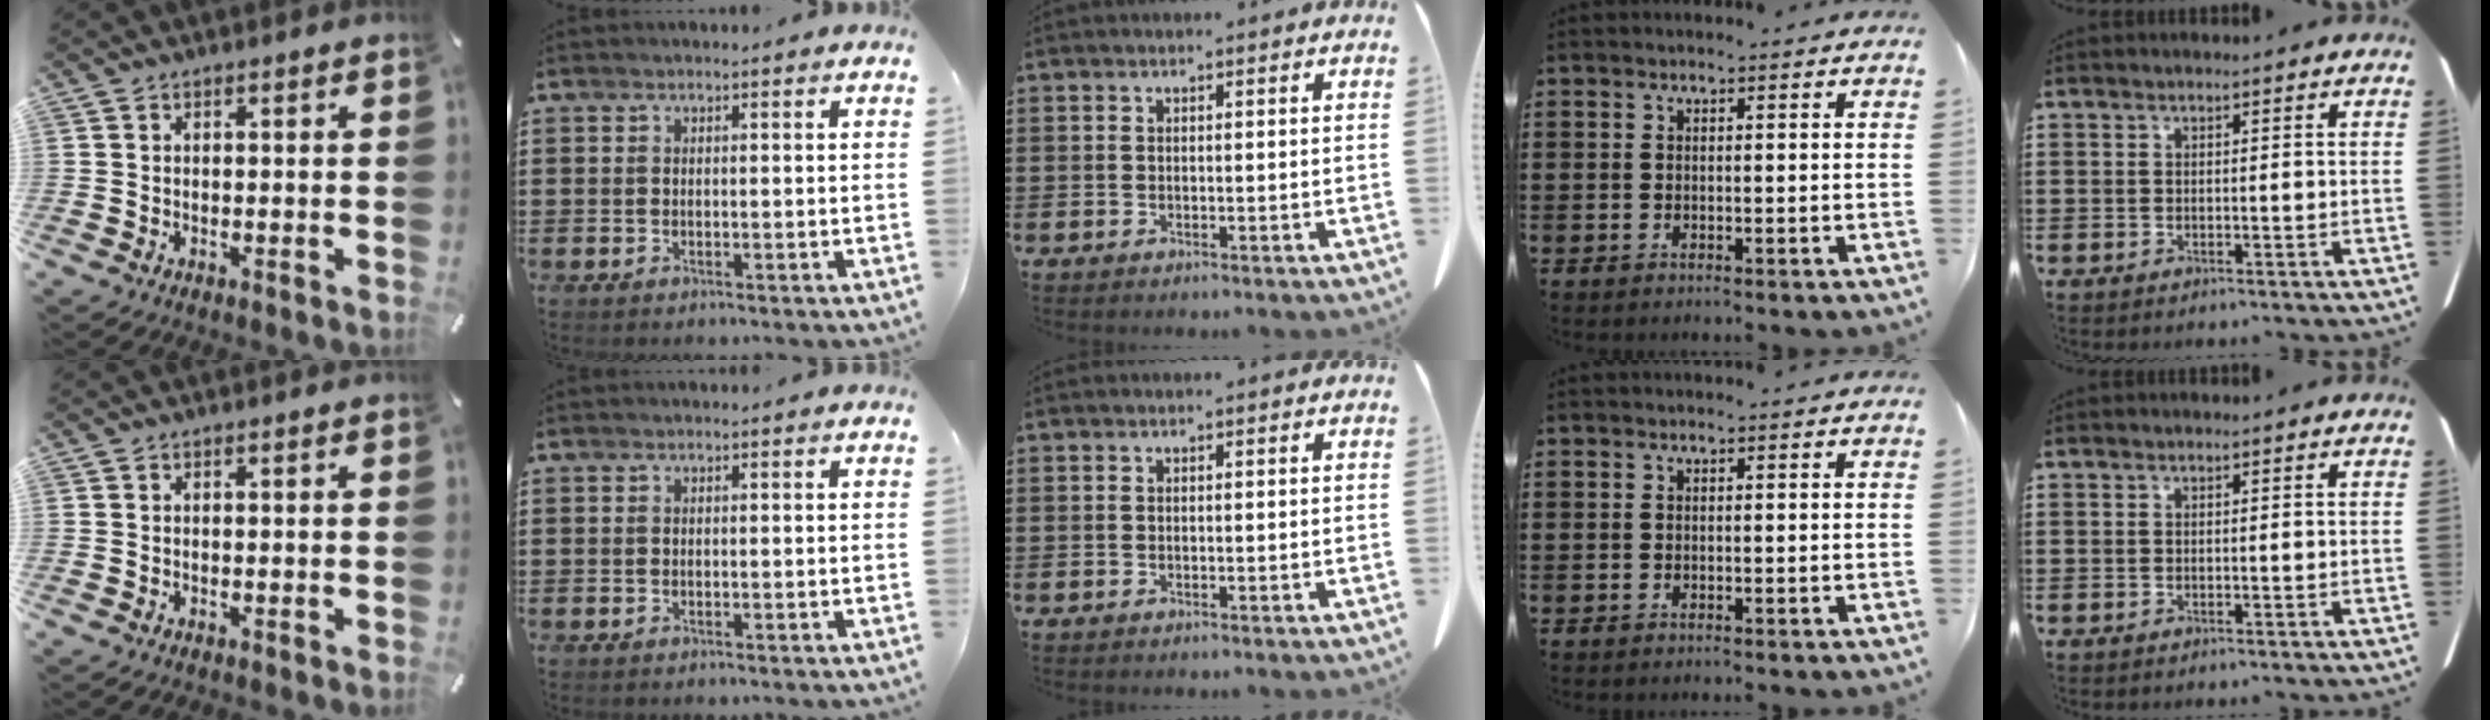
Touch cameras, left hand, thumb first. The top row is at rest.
{}